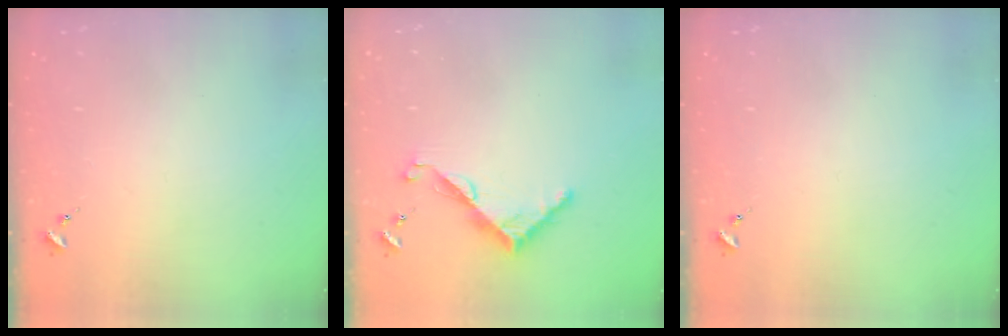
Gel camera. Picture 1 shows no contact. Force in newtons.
{"total": 7.2, "press": 7.2, "slide": 0.3}
{"total": 0.0}